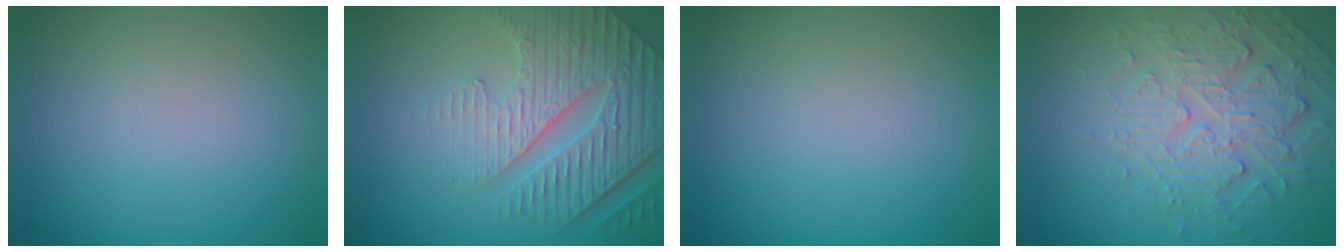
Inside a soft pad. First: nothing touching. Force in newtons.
{"total": 5.5, "press": 5.0, "slide": 2.2}
{"total": 0.0}
{"total": 5.0, "press": 3.6, "slide": 3.5}